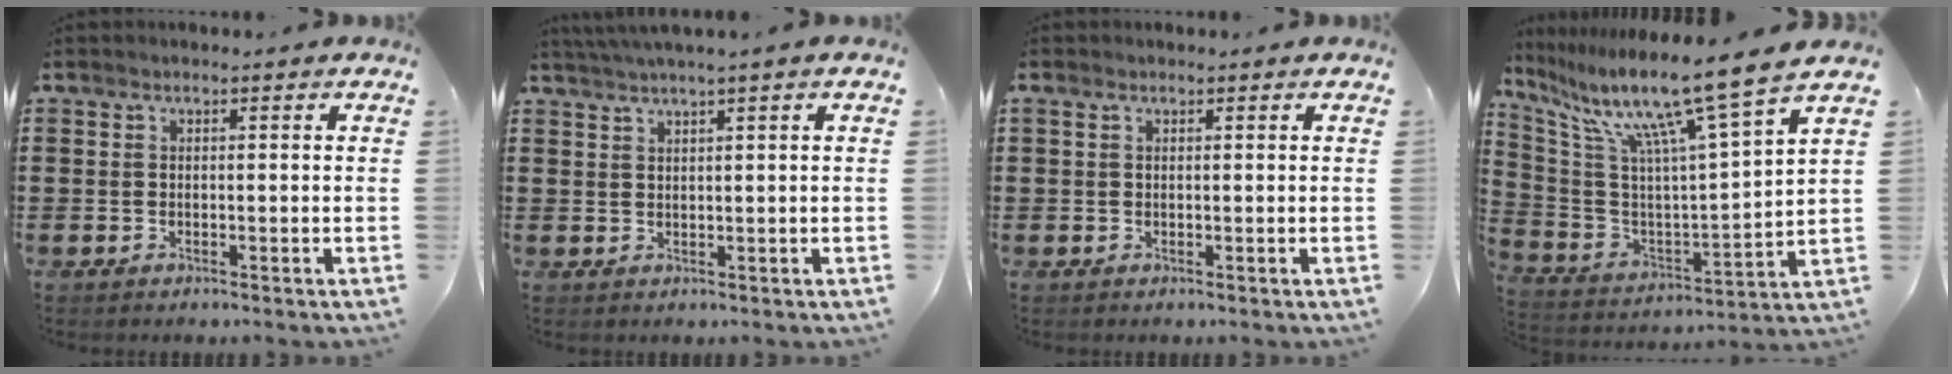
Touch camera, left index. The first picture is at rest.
{"total": 2.0, "force": [1.5, -0.6, 1.1], "torque": [-0.022, -0.001, 0.028]}
{"total": 0.6, "force": [0.4, 0.1, 0.4], "torque": [-0.009, 0.001, 0.008]}
{"total": 12.8, "force": [9.4, -0.8, 8.6], "torque": [-0.190, -0.066, 0.144]}